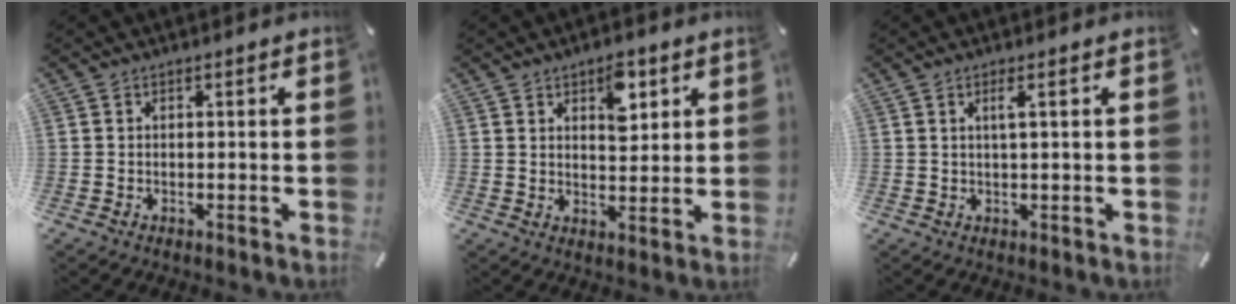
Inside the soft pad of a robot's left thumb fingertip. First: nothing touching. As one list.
[{"total": 7.1, "force": [3.8, 4.2, 4.3], "torque": [-0.040, -0.014, 0.059]}, {"total": 2.5, "force": [0.8, 0.2, 2.3], "torque": [-0.048, 0.001, 0.011]}]